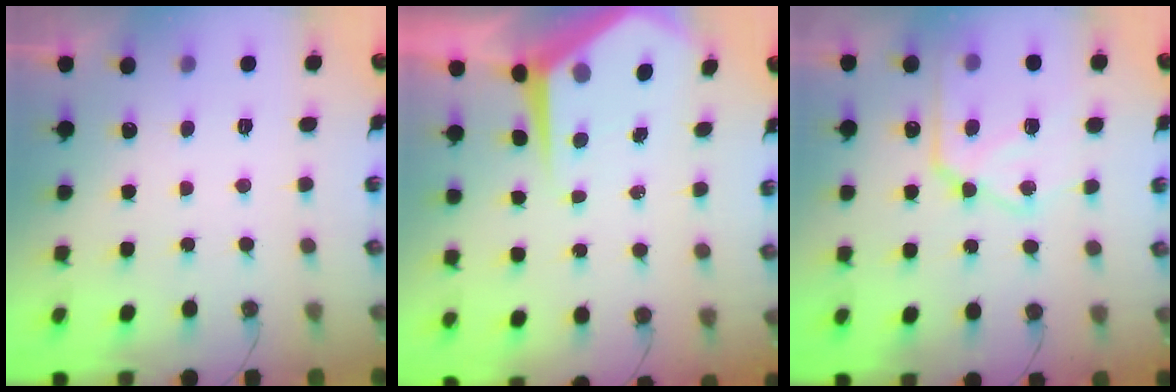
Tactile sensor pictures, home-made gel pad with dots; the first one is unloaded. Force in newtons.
{"total": 6.2, "press": 6.2, "slide": 0.5}
{"total": 15.2, "press": 15.1, "slide": 1.5}